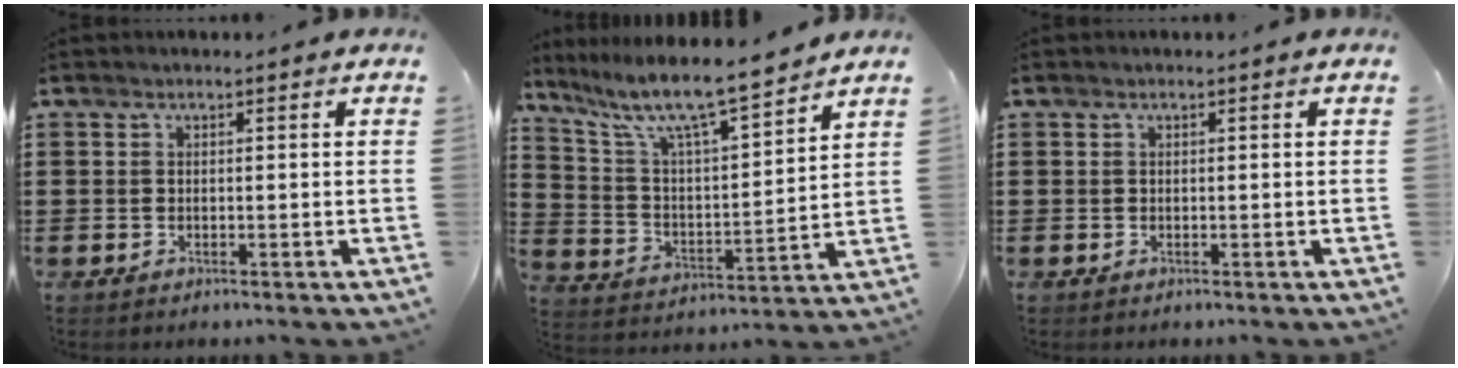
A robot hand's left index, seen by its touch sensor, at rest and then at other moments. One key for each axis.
{"total": 8.9, "fx": 7.5, "fy": 0.9, "fz": 4.8, "tx": -0.124, "ty": -0.051, "tz": 0.123}
{"total": 0.0}